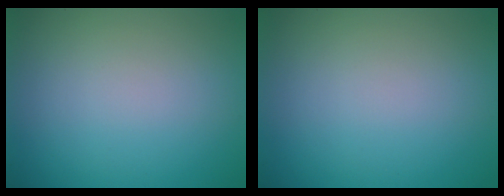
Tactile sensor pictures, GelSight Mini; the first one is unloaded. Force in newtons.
{"total": 0.0}